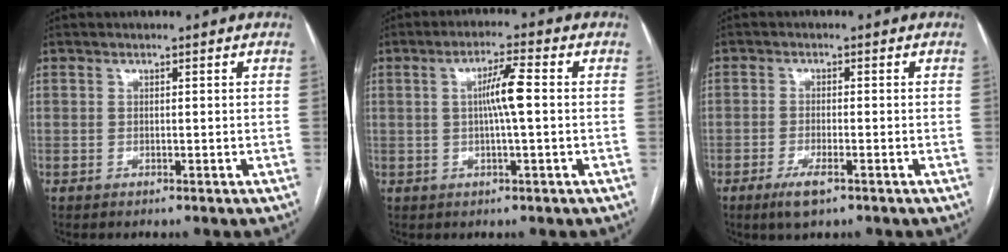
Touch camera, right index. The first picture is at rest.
{"total": 5.2, "force": [0.4, 0.3, 5.2], "torque": [-0.091, 0.010, 0.005]}
{"total": 3.8, "force": [-2.2, 0.8, 2.9], "torque": [-0.059, -0.005, -0.038]}